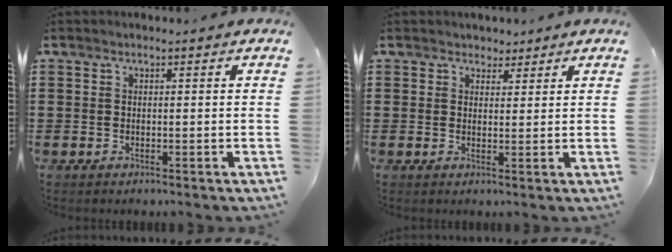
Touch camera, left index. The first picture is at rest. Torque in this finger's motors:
{"motor_torque": [0.24, -0.21, 0.02, 0.01]}